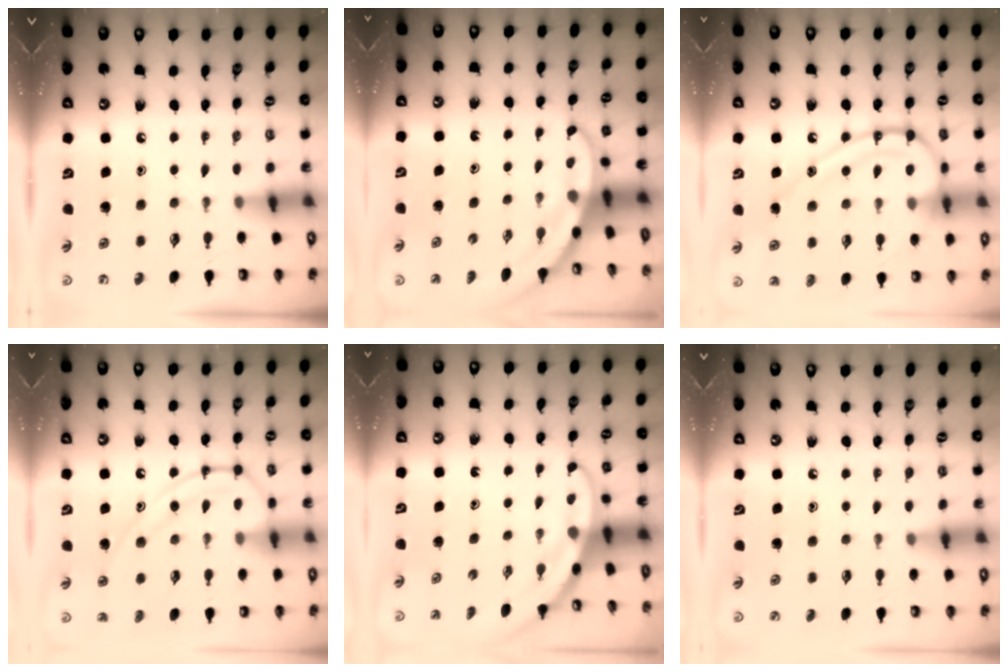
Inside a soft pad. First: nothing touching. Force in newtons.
{"total": 3.3, "press": 3.3, "slide": 0.1}
{"total": 17.6, "press": 17.5, "slide": 1.6}
{"total": 12.8, "press": 12.7, "slide": 0.9}
{"total": 2.9, "press": 2.9, "slide": 0.1}
{"total": 3.9, "press": 3.8, "slide": 0.5}